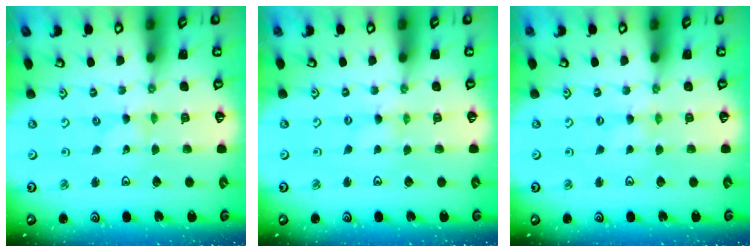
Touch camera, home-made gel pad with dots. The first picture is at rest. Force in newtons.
{"total": 0.0}
{"total": 0.0}